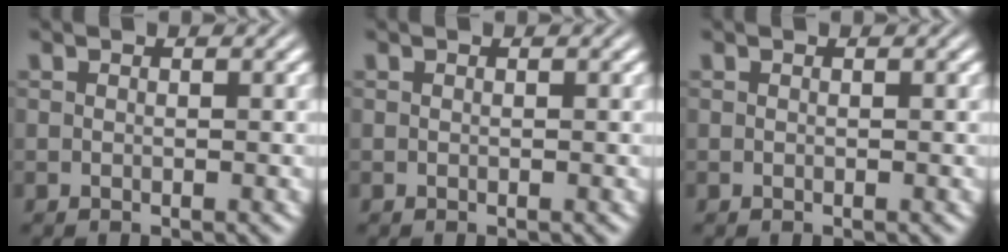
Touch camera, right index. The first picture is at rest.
{"total": 0.0}
{"total": 0.0}